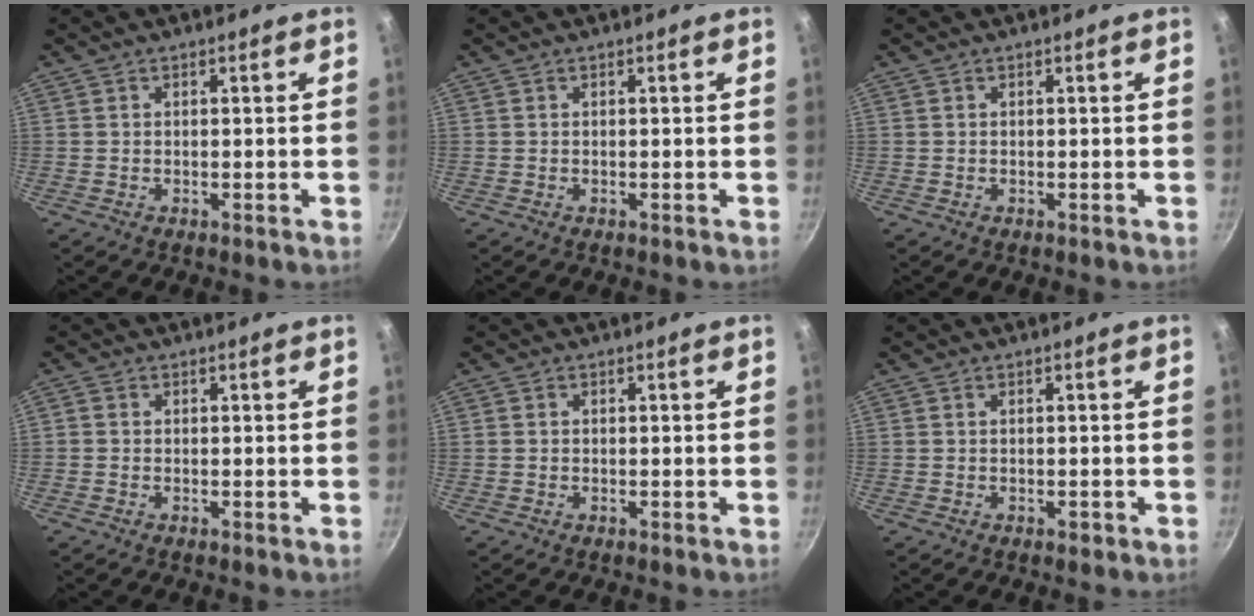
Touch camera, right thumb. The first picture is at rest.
{"total": 0.0}
{"total": 0.0}
{"total": 1.3, "force": [-0.8, 0.8, 0.6], "torque": [-0.016, 0.005, -0.022]}
{"total": 0.8, "force": [-0.1, 0.7, 0.3], "torque": [-0.006, 0.002, -0.003]}
{"total": 0.8, "force": [-0.4, 0.5, 0.5], "torque": [-0.009, 0.003, -0.003]}